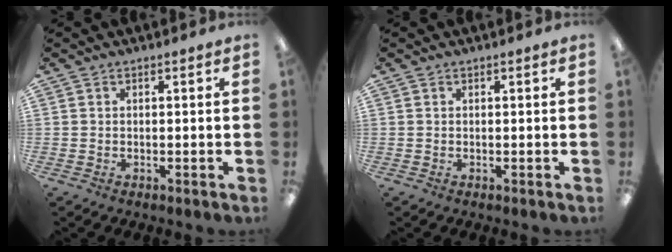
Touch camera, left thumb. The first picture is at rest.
{"total": 0.0}